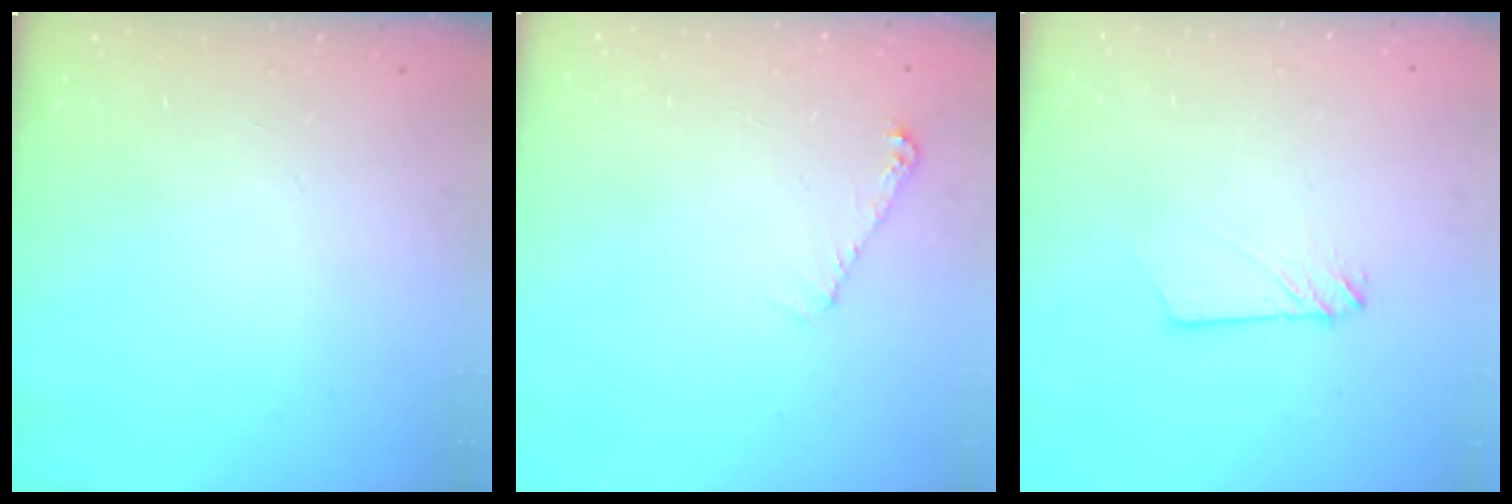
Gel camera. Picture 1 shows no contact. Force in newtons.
{"total": 5.3, "press": 5.2, "slide": 0.8}
{"total": 2.4, "press": 2.4, "slide": 0.2}